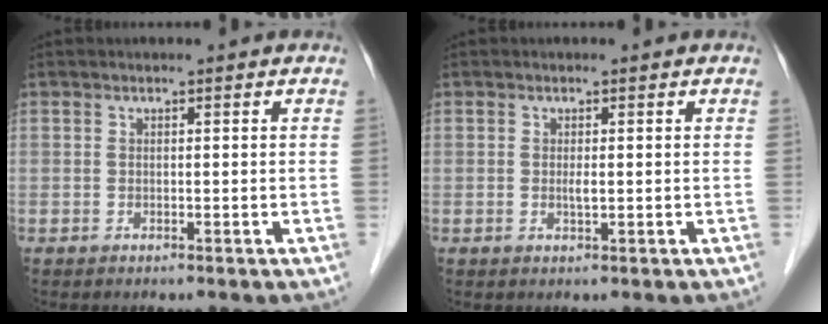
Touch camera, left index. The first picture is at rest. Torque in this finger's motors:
{"motor_torque": [0.20, 0.16, 0.02, 0.00]}